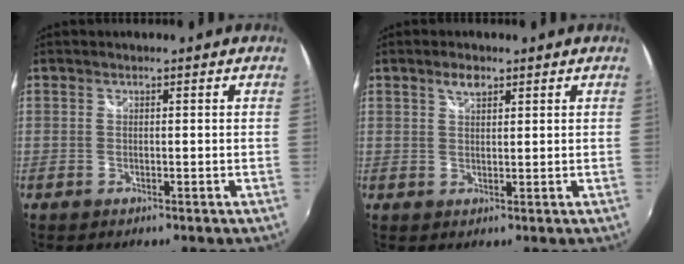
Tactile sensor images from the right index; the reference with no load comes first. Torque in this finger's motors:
{"motor_torque": [0.16, 0.09, 0.03, 0.04]}